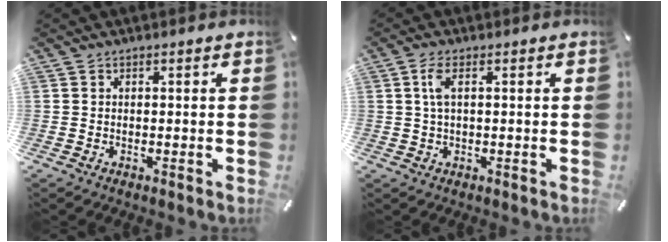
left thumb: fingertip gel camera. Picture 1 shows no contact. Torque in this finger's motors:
{"motor_torque": [0.19, -0.40, 0.22, 0.10, -0.10]}